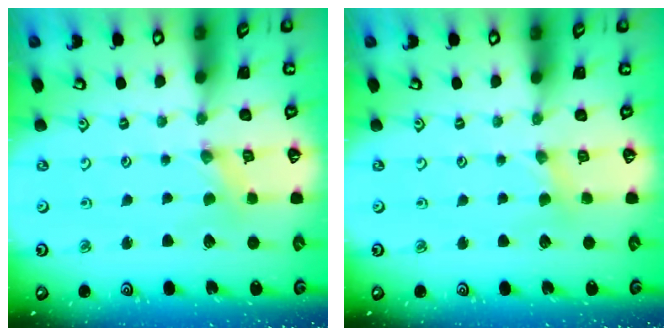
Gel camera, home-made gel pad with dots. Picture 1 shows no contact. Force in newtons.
{"total": 2.3, "press": 2.3, "slide": 0.3}